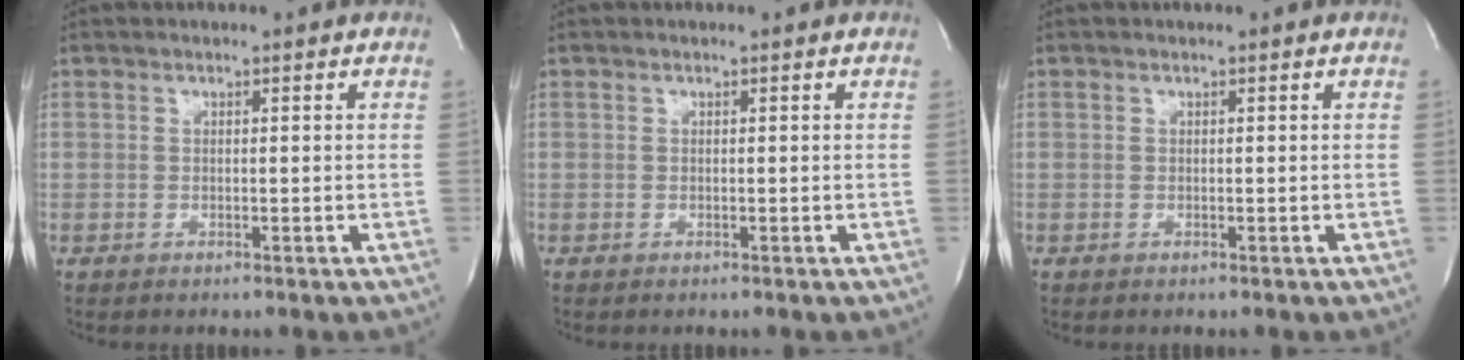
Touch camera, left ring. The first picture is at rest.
{"total": 0.0}
{"total": 0.0}